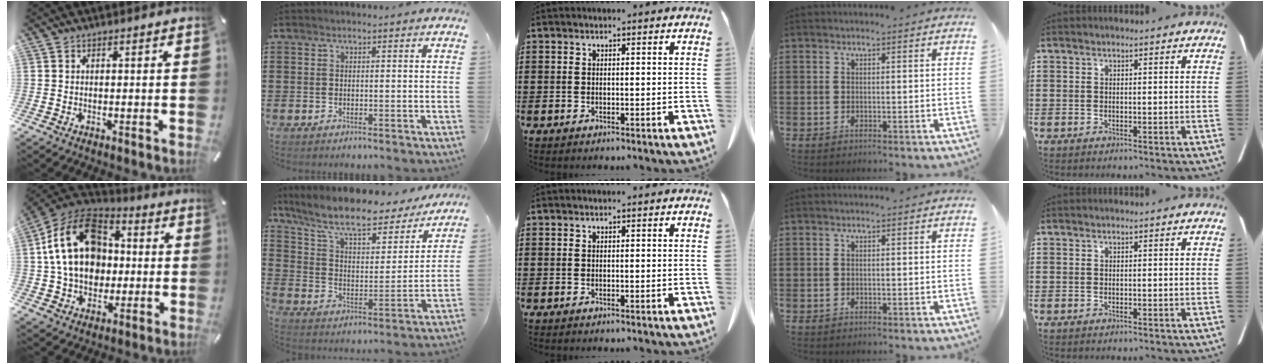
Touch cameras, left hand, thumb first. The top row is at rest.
{"thumb": {"total": 20.0, "force": [1.4, 15.8, 12.2], "torque": [-0.244, 0.017, 0.026]}, "index": {"total": 10.2, "force": [8.8, 1.8, 4.9], "torque": [-0.133, -0.055, 0.150]}}